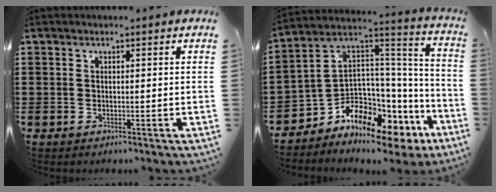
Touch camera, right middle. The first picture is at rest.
{"total": 7.3, "force": [-5.6, 4.1, 2.2], "torque": [-0.074, -0.028, -0.112]}